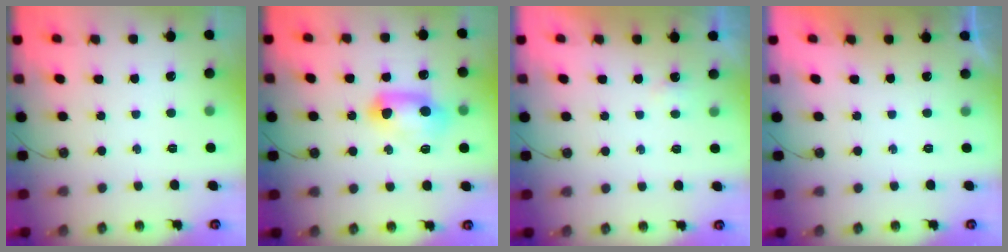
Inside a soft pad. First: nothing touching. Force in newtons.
{"total": 12.3, "press": 11.5, "slide": 4.2}
{"total": 3.2, "press": 1.5, "slide": 2.9}
{"total": 0.0}